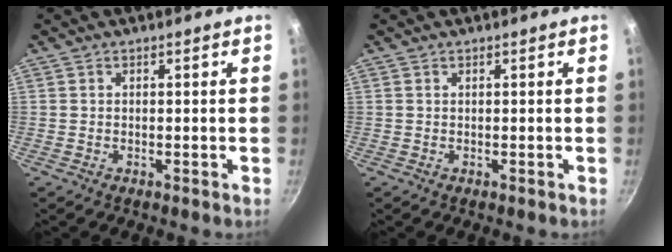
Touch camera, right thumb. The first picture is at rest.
{"total": 0.0}